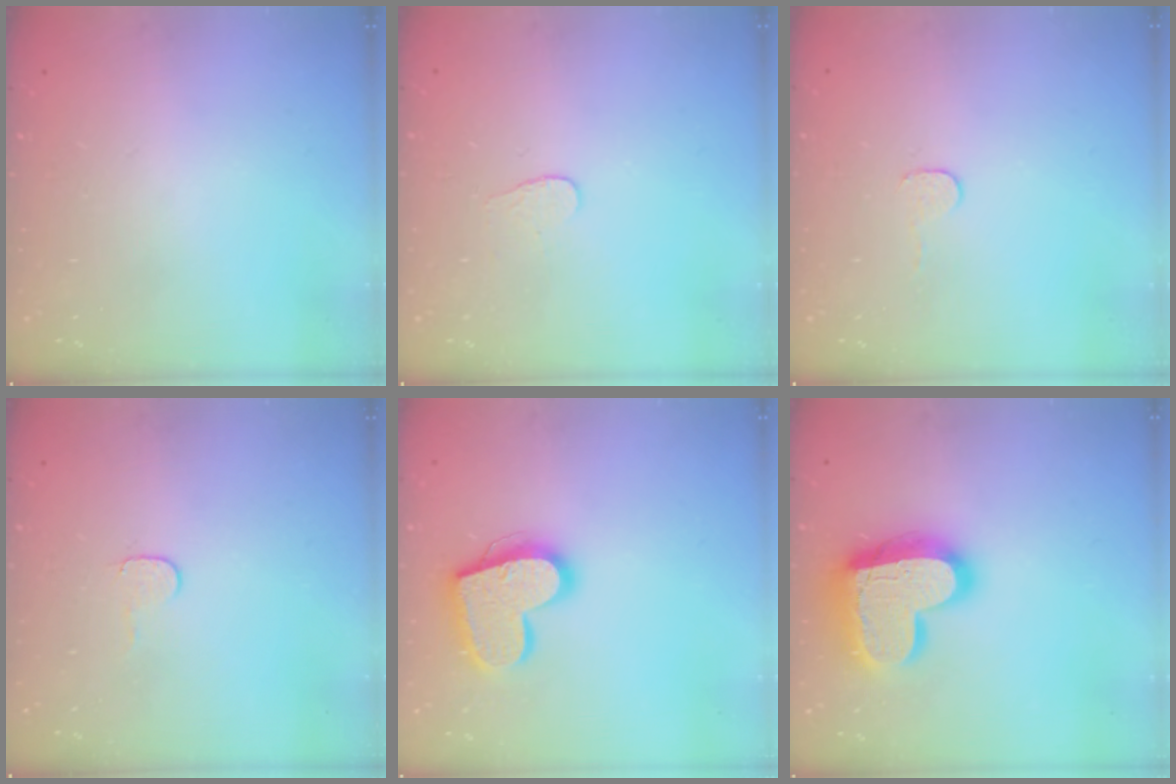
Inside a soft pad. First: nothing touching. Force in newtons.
{"total": 3.2, "press": 3.2, "slide": 0.3}
{"total": 3.0, "press": 3.0, "slide": 0.3}
{"total": 4.0, "press": 4.0, "slide": 0.5}
{"total": 17.9, "press": 17.9, "slide": 1.3}
{"total": 20.2, "press": 20.1, "slide": 1.7}